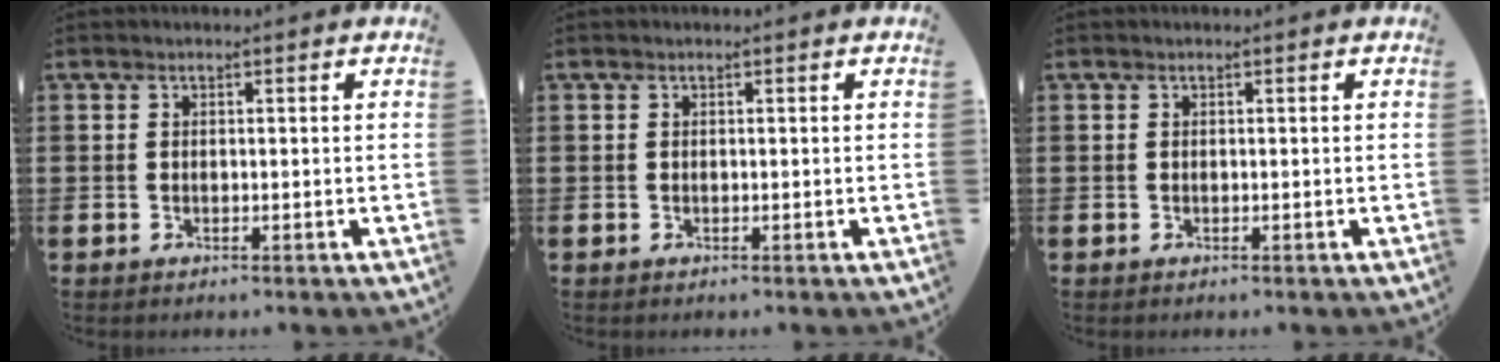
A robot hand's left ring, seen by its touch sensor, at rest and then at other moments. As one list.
[{"total": 0.0}, {"total": 0.0}]